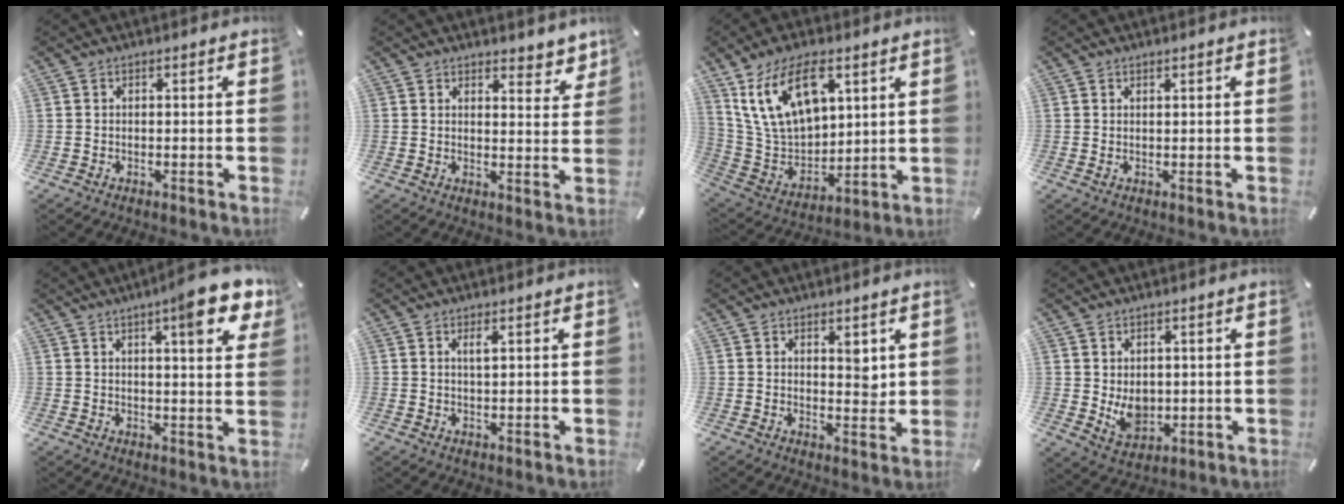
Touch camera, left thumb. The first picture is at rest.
{"total": 4.8, "force": [4.1, 2.3, 0.9], "torque": [0.008, -0.039, 0.070]}
{"total": 16.2, "force": [8.9, 9.4, 9.8], "torque": [-0.229, -0.028, 0.162]}
{"total": 1.0, "force": [0.7, 0.0, 0.7], "torque": [-0.012, -0.002, 0.013]}
{"total": 11.3, "force": [6.4, 2.6, 9.0], "torque": [-0.126, -0.033, 0.100]}
{"total": 2.0, "force": [0.9, 0.3, 1.7], "torque": [-0.028, -0.003, 0.013]}
{"total": 4.1, "force": [2.5, 2.3, 2.3], "torque": [-0.013, -0.022, 0.036]}
{"total": 6.2, "force": [1.0, 5.1, 3.2], "torque": [-0.037, -0.010, 0.022]}